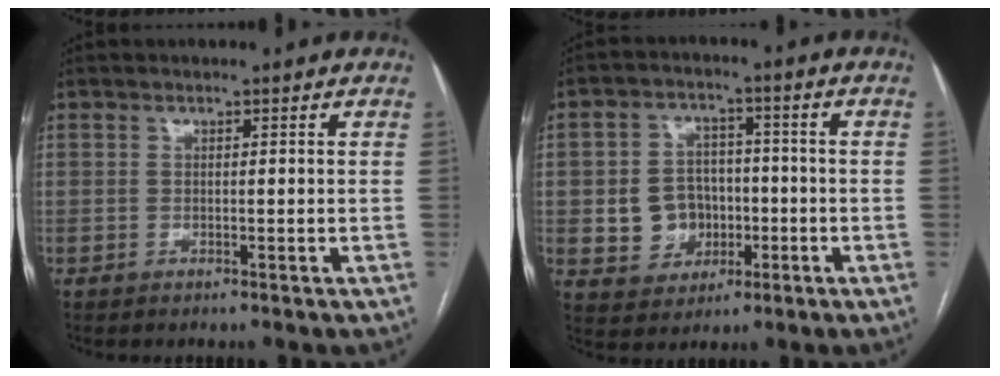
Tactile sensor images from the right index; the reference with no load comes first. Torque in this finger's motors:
{"motor_torque": [1.16, -0.10, 0.54, 0.03]}